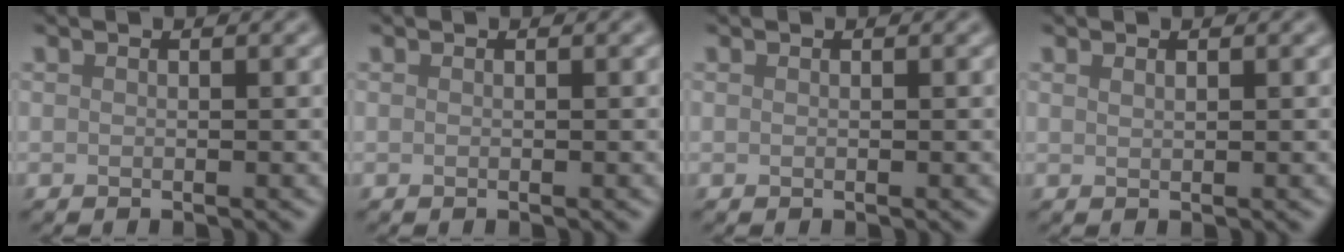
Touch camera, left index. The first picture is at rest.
{"total": 0.0}
{"total": 0.0}
{"total": 0.5, "force": [0.4, 0.2, 0.3], "torque": [-0.005, -0.001, 0.009]}